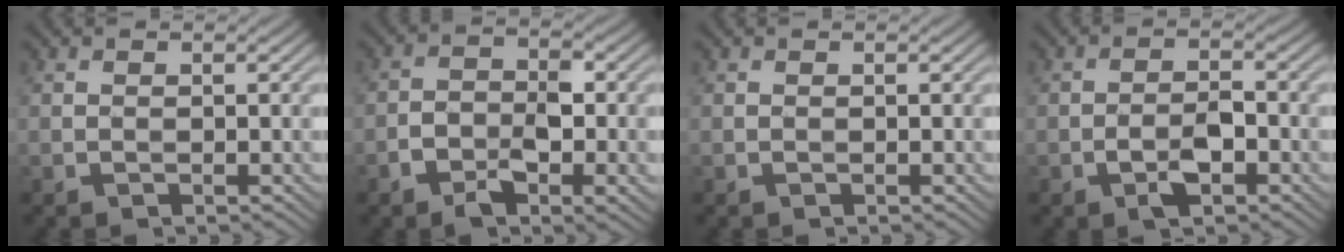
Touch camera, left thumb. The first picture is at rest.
{"total": 6.6, "force": [-3.0, 3.6, 4.8], "torque": [-0.072, -0.002, -0.054]}
{"total": 0.0}
{"total": 3.8, "force": [-1.8, 1.7, 2.8], "torque": [-0.050, 0.004, -0.037]}